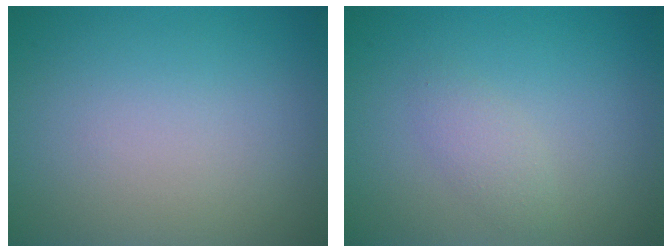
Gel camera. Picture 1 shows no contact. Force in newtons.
{"total": 1.5, "press": 1.5, "slide": 0.0}